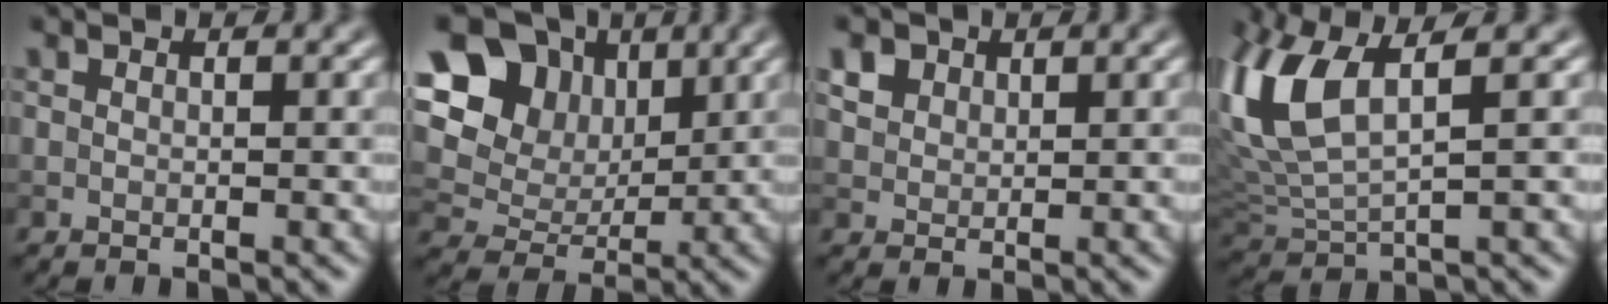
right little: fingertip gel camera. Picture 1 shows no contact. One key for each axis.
{"total": 13.5, "fx": 4.9, "fy": 10.5, "fz": 6.9, "tx": -0.145, "ty": 0.035, "tz": 0.084}
{"total": 2.6, "fx": 1.6, "fy": 1.9, "fz": 1.0, "tx": -0.031, "ty": 0.003, "tz": 0.035}
{"total": 8.1, "fx": 2.9, "fy": 3.4, "fz": 6.7, "tx": -0.170, "ty": 0.010, "tz": 0.058}